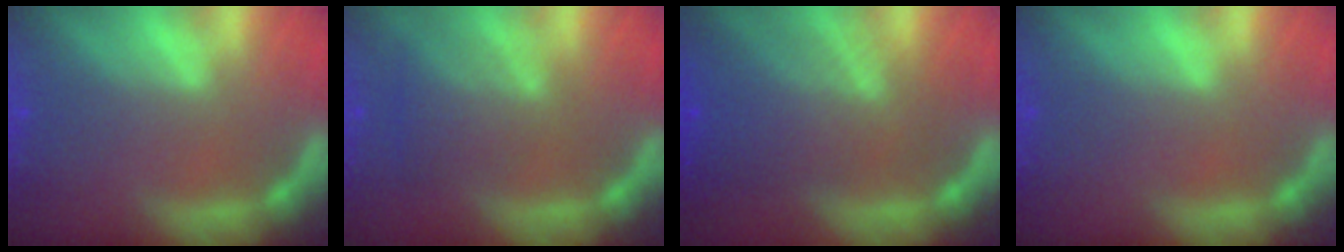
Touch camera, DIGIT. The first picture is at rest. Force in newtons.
{"total": 4.0}
{"total": 7.0}
{"total": 0.0}